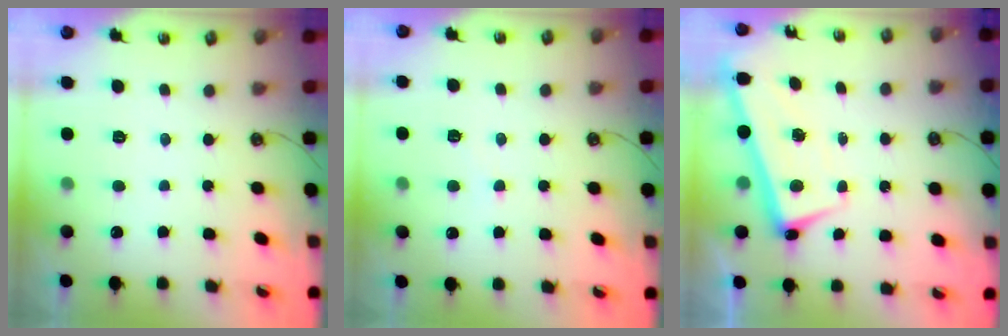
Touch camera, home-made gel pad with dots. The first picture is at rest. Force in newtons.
{"total": 3.0, "press": 3.0, "slide": 0.5}
{"total": 2.7, "press": 2.6, "slide": 0.8}